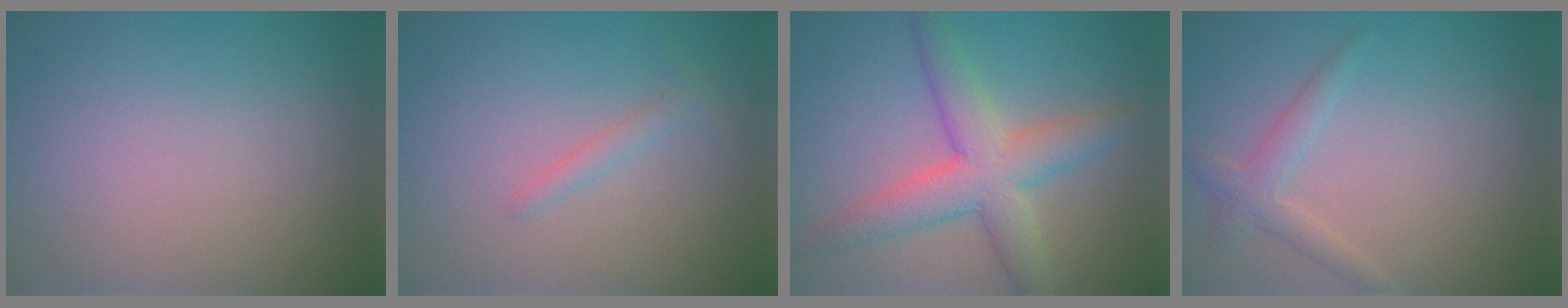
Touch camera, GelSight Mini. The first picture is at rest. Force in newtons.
{"total": 1.2, "press": 1.2, "slide": 0.1}
{"total": 5.8, "press": 5.8, "slide": 0.1}
{"total": 1.9, "press": 1.9, "slide": 0.0}